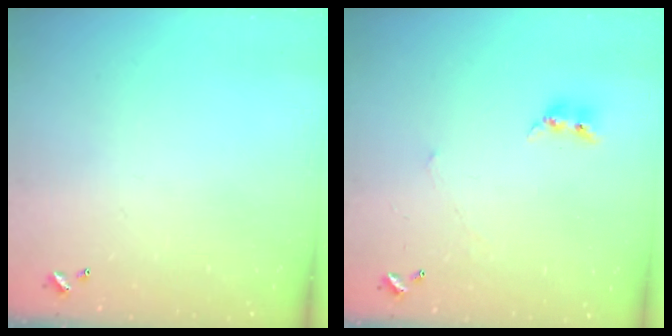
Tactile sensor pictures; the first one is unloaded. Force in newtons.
{"total": 2.4, "press": 2.3, "slide": 0.4}